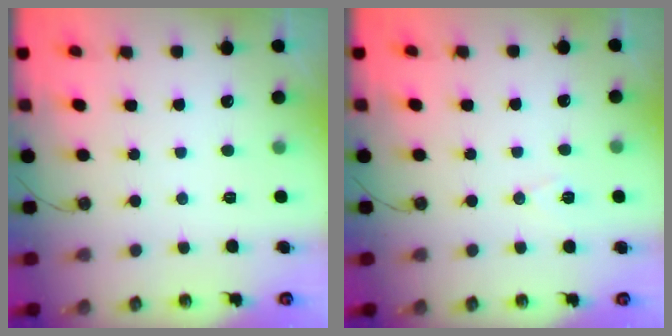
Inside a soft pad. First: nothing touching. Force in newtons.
{"total": 6.4, "press": 4.7, "slide": 4.4}